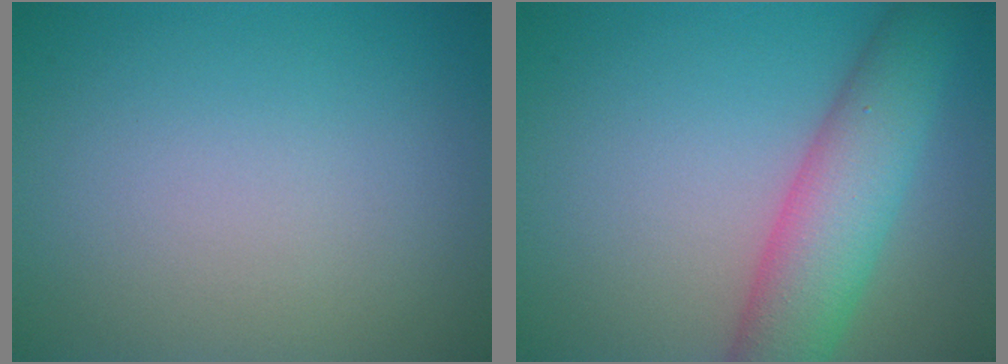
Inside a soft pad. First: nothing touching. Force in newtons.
{"total": 6.8, "press": 6.8, "slide": 0.3}